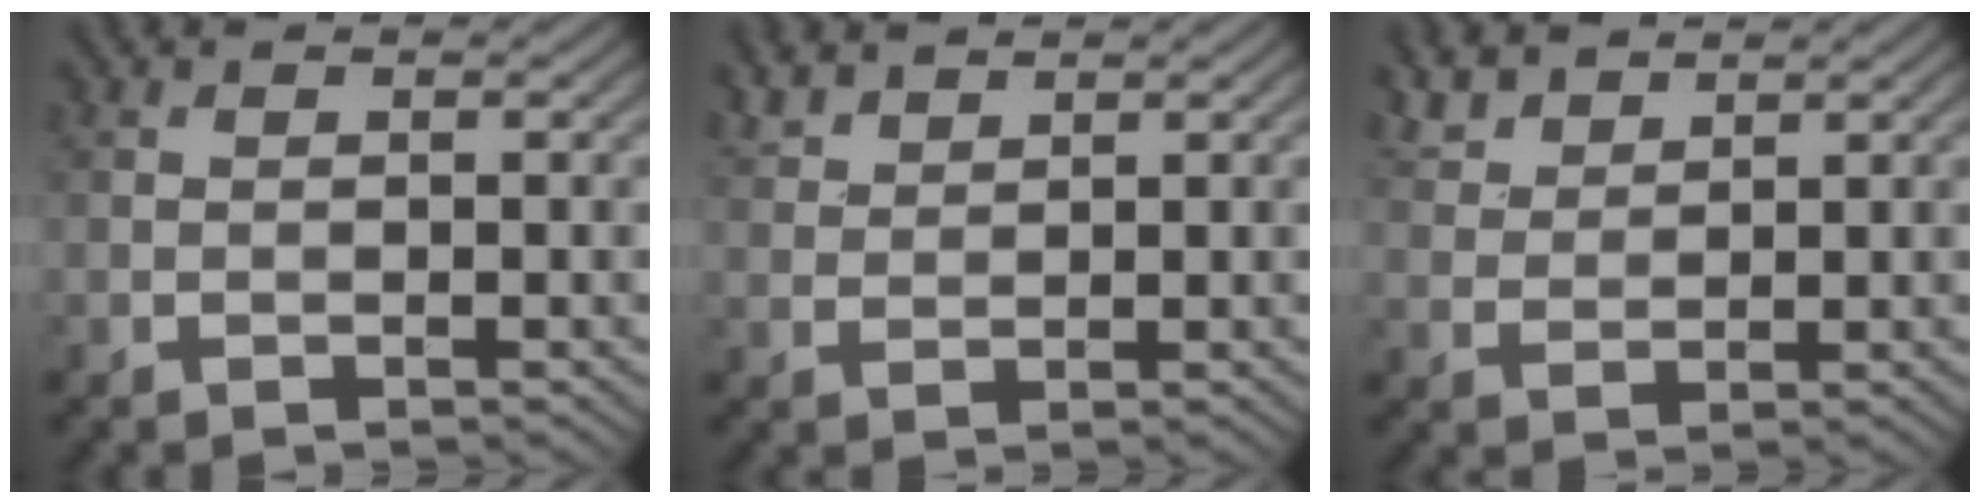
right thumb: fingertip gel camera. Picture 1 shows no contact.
{"total": 2.9, "force": [2.5, 1.1, 1.1], "torque": [-0.027, 0.008, 0.059]}
{"total": 4.4, "force": [3.7, 1.5, 1.7], "torque": [-0.049, 0.007, 0.085]}